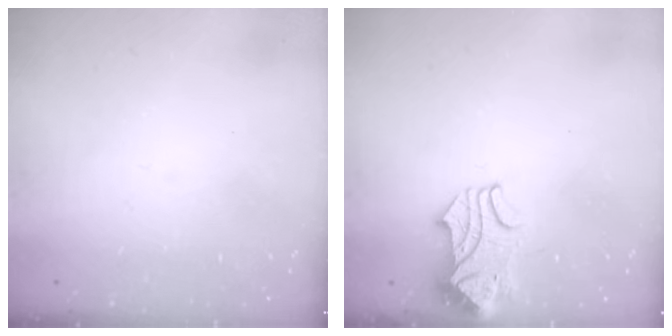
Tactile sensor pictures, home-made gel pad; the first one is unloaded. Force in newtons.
{"total": 2.3, "press": 2.2, "slide": 0.5}